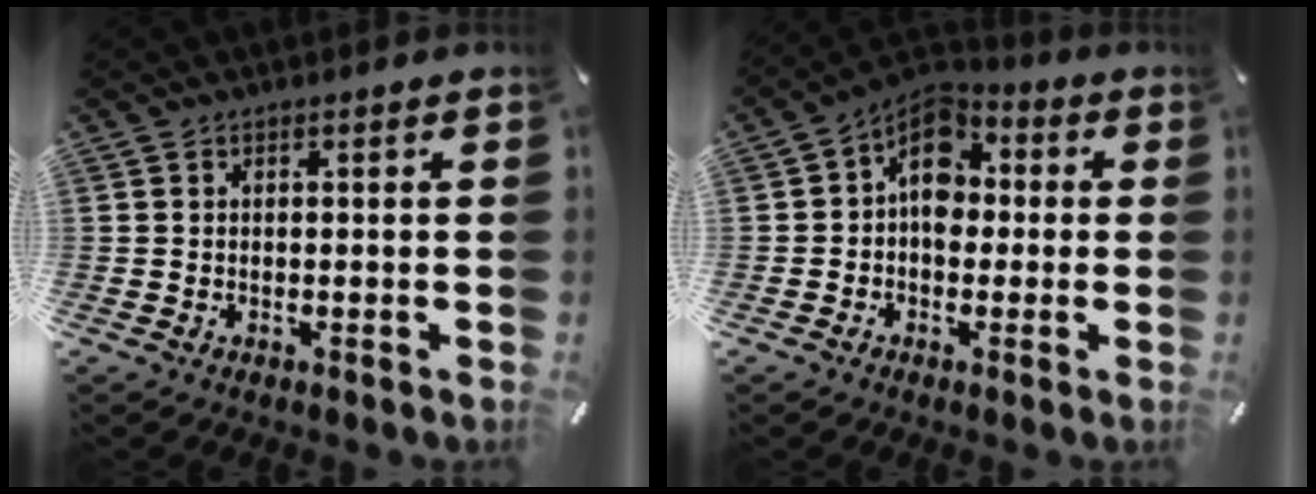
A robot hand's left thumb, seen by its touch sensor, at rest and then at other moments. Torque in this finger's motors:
{"motor_torque": [0.31, 0.34, 0.22, -0.15, 0.32]}